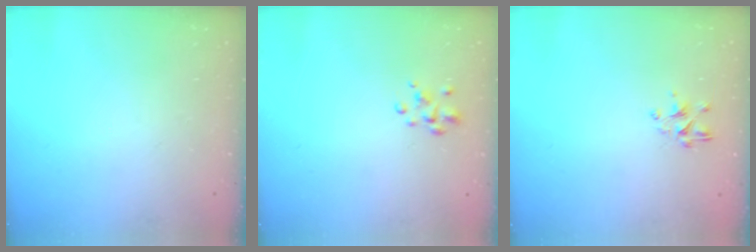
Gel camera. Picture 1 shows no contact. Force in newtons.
{"total": 2.8, "press": 2.7, "slide": 0.6}
{"total": 2.3, "press": 2.1, "slide": 1.0}